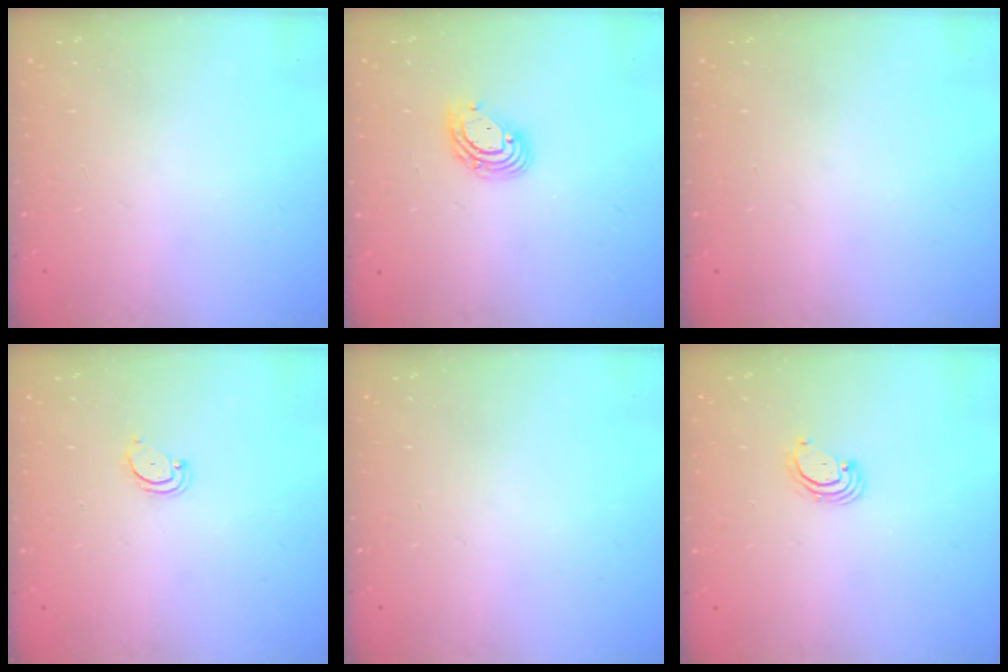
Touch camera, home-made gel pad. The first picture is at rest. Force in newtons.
{"total": 8.0, "press": 7.8, "slide": 1.5}
{"total": 0.0}
{"total": 2.7, "press": 2.7, "slide": 0.3}
{"total": 0.0}
{"total": 2.7, "press": 2.7, "slide": 0.3}